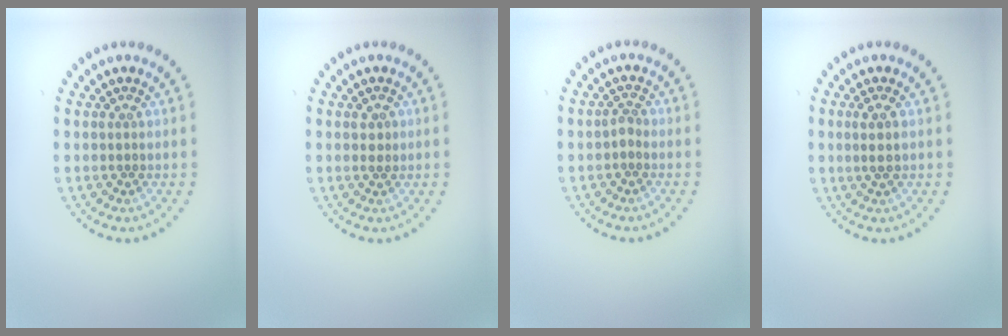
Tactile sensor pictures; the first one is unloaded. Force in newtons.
{"total": 1.0, "press": 0.9, "slide": 0.3}
{"total": 0.9, "press": 0.7, "slide": 0.6}
{"total": 1.6, "press": 1.3, "slide": 1.0}